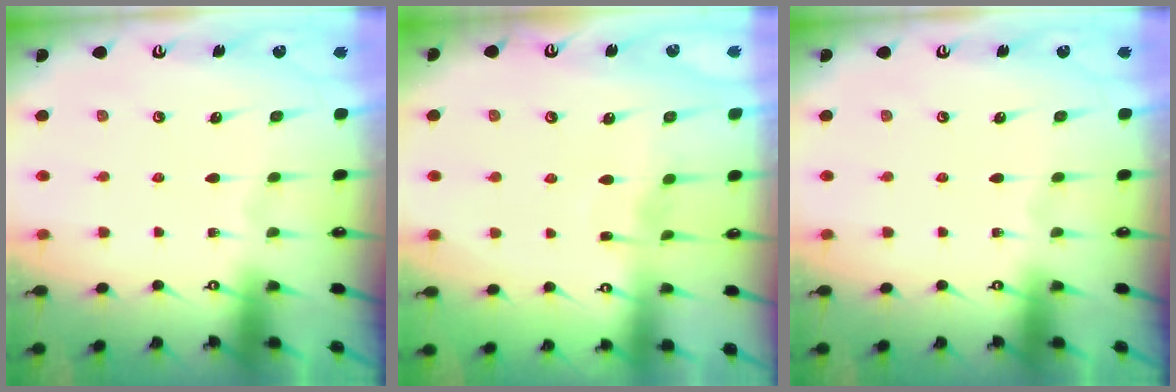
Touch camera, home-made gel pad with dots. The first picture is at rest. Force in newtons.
{"total": 3.0, "press": 2.9, "slide": 0.3}
{"total": 0.0}